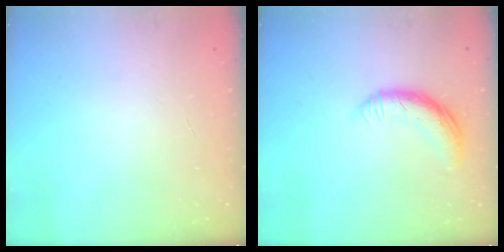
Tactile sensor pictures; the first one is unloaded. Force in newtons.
{"total": 11.4, "press": 11.3, "slide": 1.4}